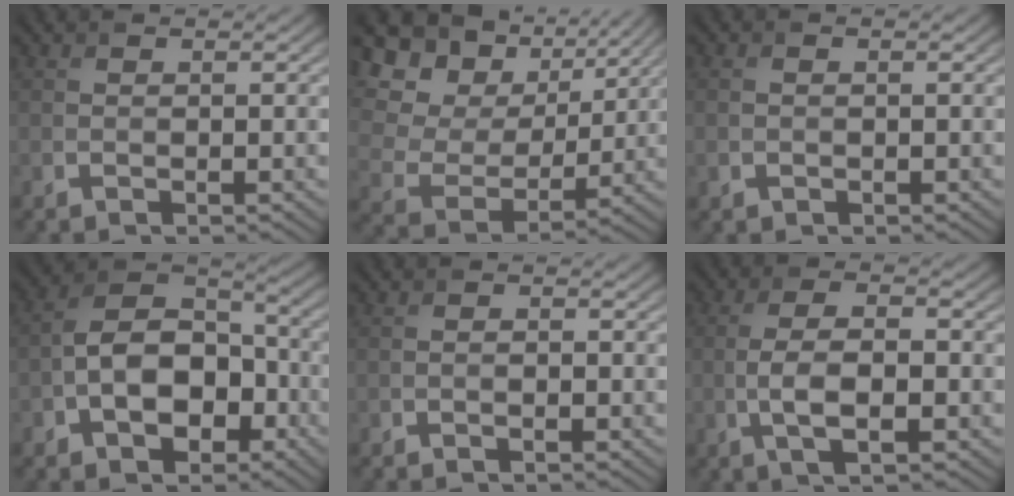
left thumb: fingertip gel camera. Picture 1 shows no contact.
{"total": 15.2, "force": [6.4, 11.1, 8.1], "torque": [-0.244, 0.039, 0.135]}
{"total": 1.0, "force": [-0.3, 1.0, 0.2], "torque": [-0.004, -0.006, -0.007]}
{"total": 10.3, "force": [-3.6, 6.5, 7.1], "torque": [-0.133, 0.001, -0.078]}
{"total": 0.9, "force": [-0.7, 0.1, 0.6], "torque": [-0.011, 0.000, -0.014]}
{"total": 5.7, "force": [-1.8, 1.8, 5.0], "torque": [-0.107, 0.002, -0.038]}